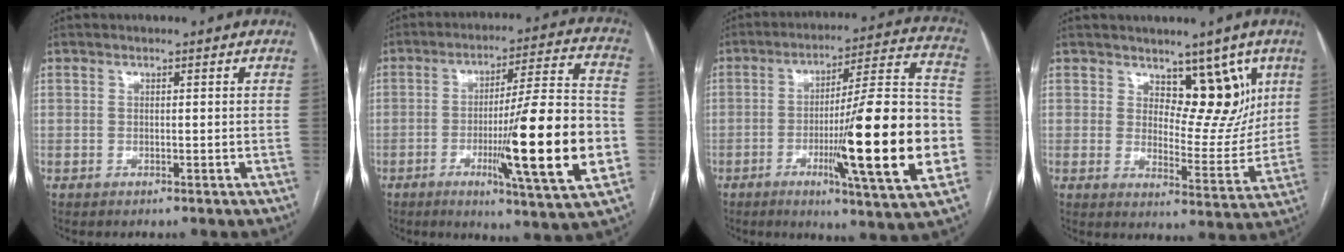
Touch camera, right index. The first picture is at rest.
{"total": 21.0, "force": [-5.1, 0.6, 20.3], "torque": [-0.288, -0.008, -0.075]}
{"total": 22.7, "force": [-5.5, 0.8, 22.0], "torque": [-0.300, -0.004, -0.084]}
{"total": 9.1, "force": [5.0, 4.7, 5.9], "torque": [-0.060, -0.003, 0.082]}